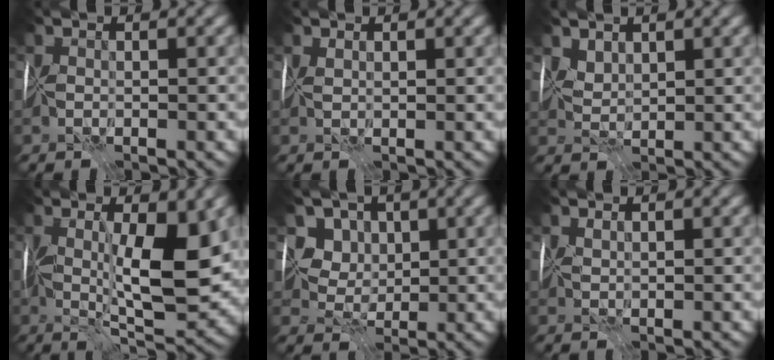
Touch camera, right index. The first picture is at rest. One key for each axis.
{"total": 1.4, "fx": 1.0, "fy": -0.8, "fz": -0.5, "tx": 0.012, "ty": 0.001, "tz": 0.024}
{"total": 1.9, "fx": 1.8, "fy": -0.3, "fz": -0.3, "tx": 0.003, "ty": -0.007, "tz": 0.048}
{"total": 7.2, "fx": 0.9, "fy": 1.1, "fz": 7.1, "tx": -0.113, "ty": -0.006, "tz": 0.021}
{"total": 3.8, "fx": 2.2, "fy": 2.9, "fz": 0.9, "tx": -0.008, "ty": -0.010, "tz": 0.034}
{"total": 1.5, "fx": 1.2, "fy": -0.8, "fz": -0.5, "tx": 0.011, "ty": 0.002, "tz": 0.028}